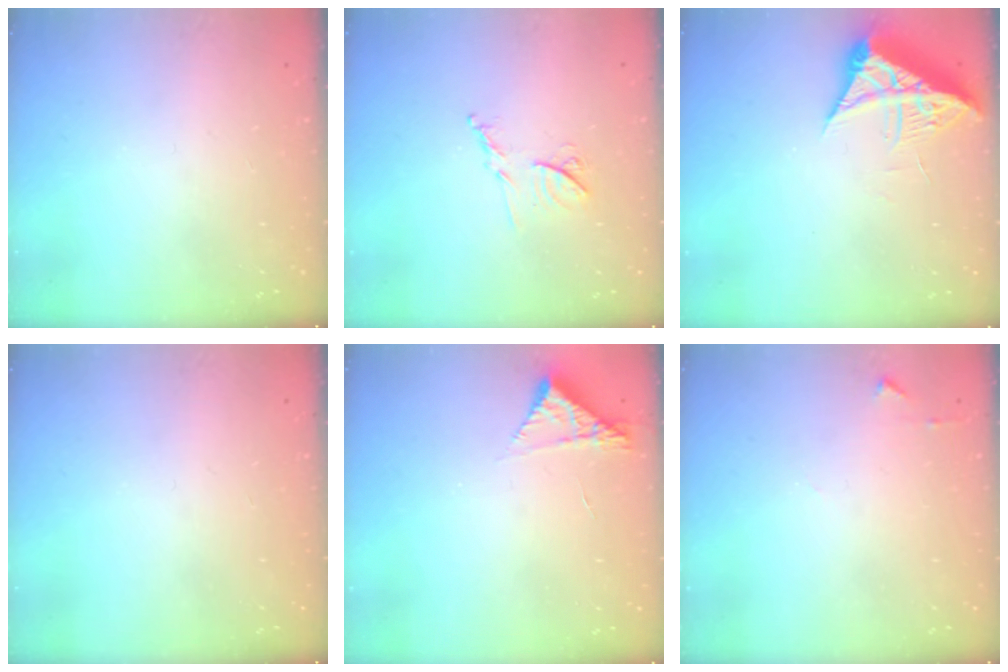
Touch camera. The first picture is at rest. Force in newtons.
{"total": 8.7, "press": 8.7, "slide": 0.4}
{"total": 8.1, "press": 8.0, "slide": 0.8}
{"total": 0.0}
{"total": 4.3, "press": 4.3, "slide": 0.3}
{"total": 5.1, "press": 5.1, "slide": 0.6}